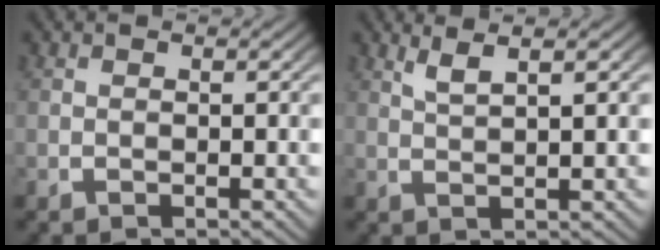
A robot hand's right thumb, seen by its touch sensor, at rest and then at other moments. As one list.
[{"total": 2.8, "force": [2.1, 0.2, 1.9], "torque": [-0.029, 0.007, 0.042]}]